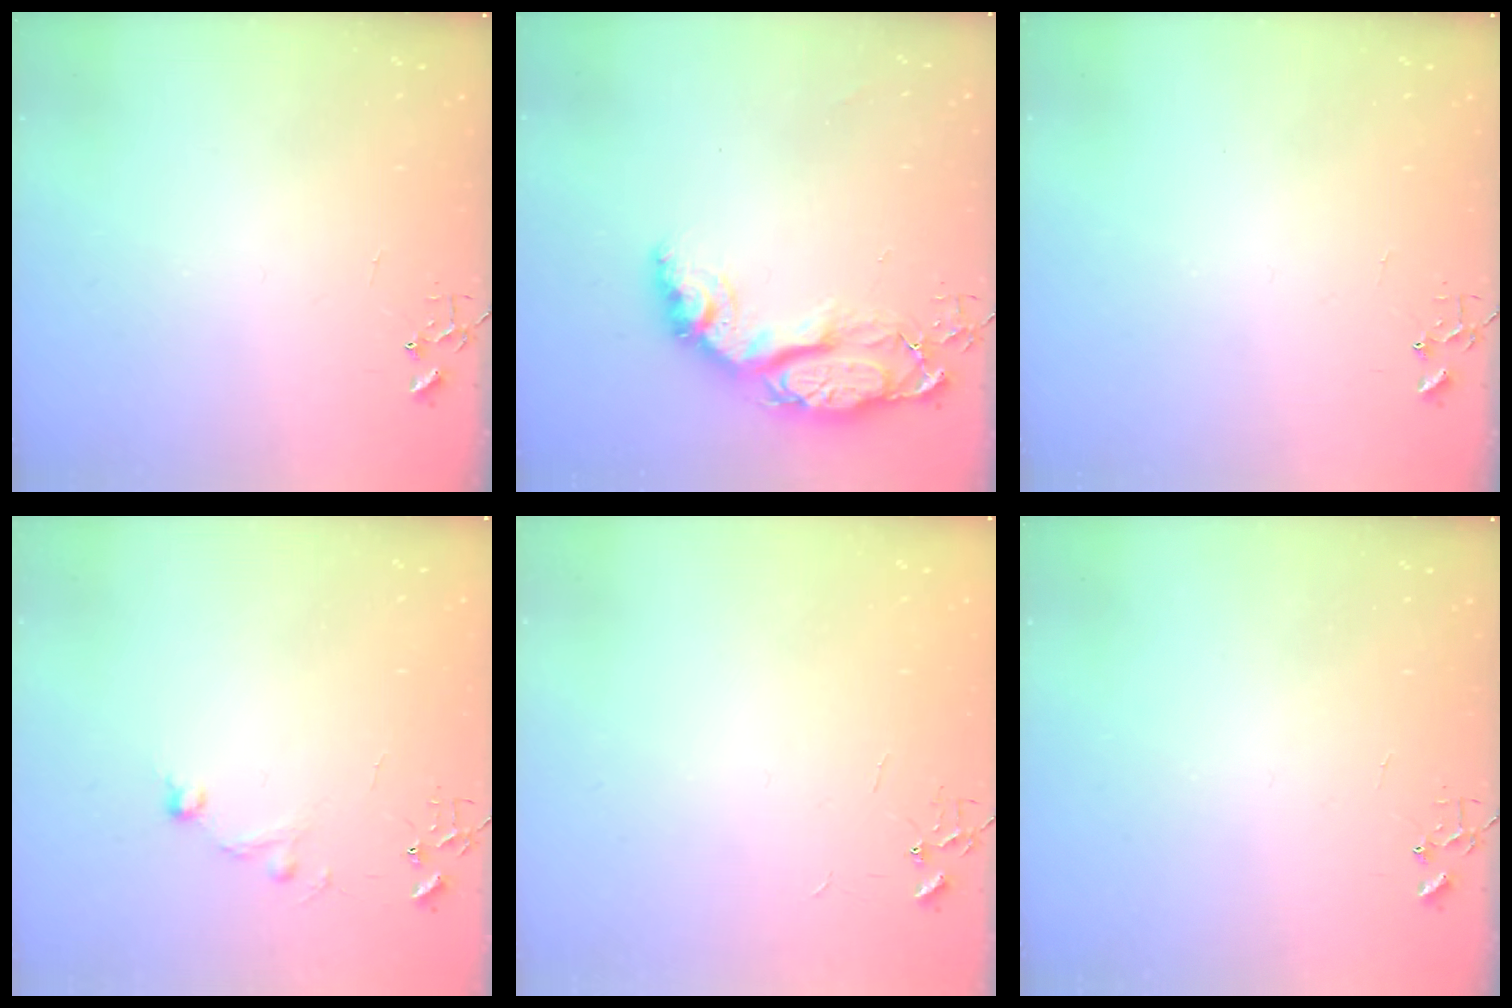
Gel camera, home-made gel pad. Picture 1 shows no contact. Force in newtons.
{"total": 15.4, "press": 15.3, "slide": 1.2}
{"total": 0.0}
{"total": 9.6, "press": 9.6, "slide": 0.8}
{"total": 1.8, "press": 1.8, "slide": 0.2}
{"total": 0.0}